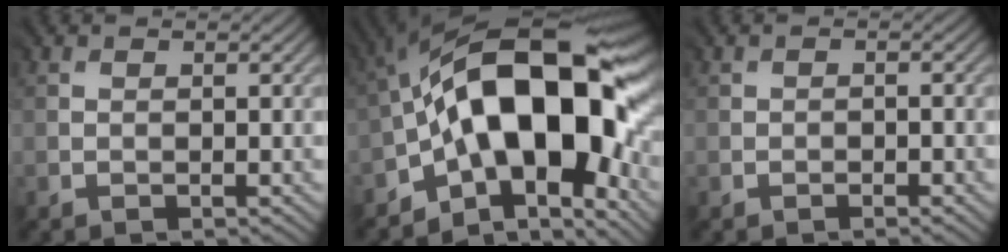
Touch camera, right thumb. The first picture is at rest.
{"total": 17.8, "force": [-3.2, 8.7, 15.2], "torque": [-0.223, 0.030, -0.066]}
{"total": 0.6, "force": [-0.6, 0.0, 0.2], "torque": [0.002, -0.001, -0.010]}